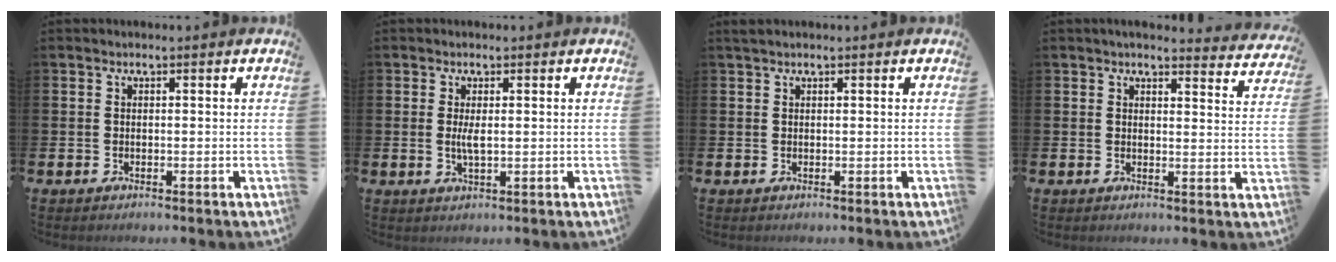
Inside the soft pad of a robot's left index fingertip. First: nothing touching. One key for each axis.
{"total": 2.2, "fx": 0.3, "fy": 0.6, "fz": 2.1, "tx": -0.033, "ty": -0.002, "tz": 0.002}
{"total": 0.8, "fx": 0.8, "fy": 0.1, "fz": 0.3, "tx": 0.001, "ty": 0.000, "tz": 0.012}
{"total": 3.3, "fx": 3.2, "fy": 0.2, "fz": 0.4, "tx": -0.006, "ty": -0.024, "tz": 0.055}